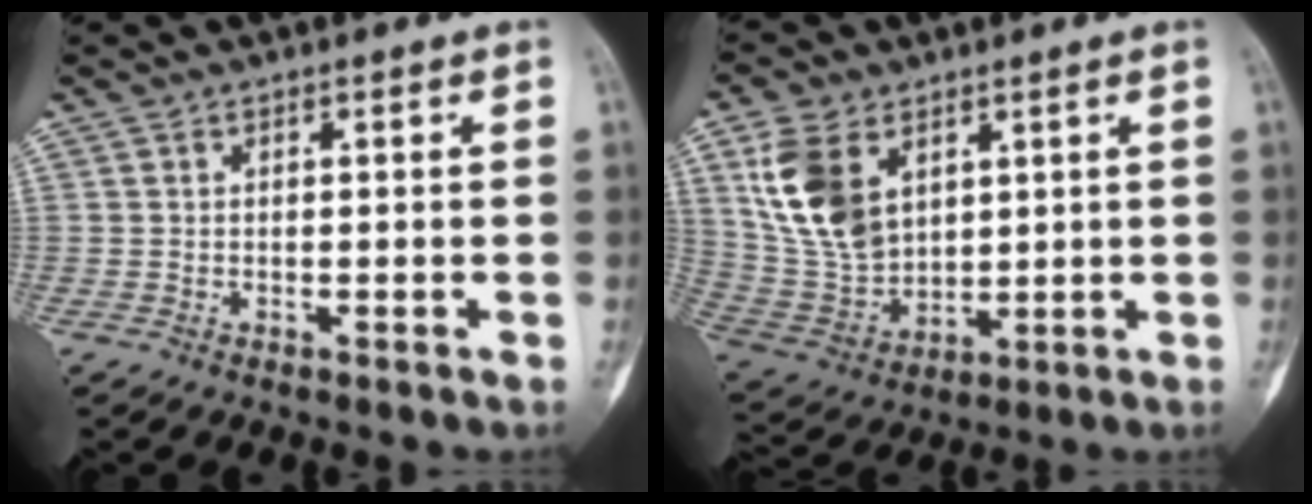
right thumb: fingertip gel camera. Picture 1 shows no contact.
{"total": 13.9, "force": [5.5, 9.1, 8.9], "torque": [-0.163, -0.019, 0.125]}